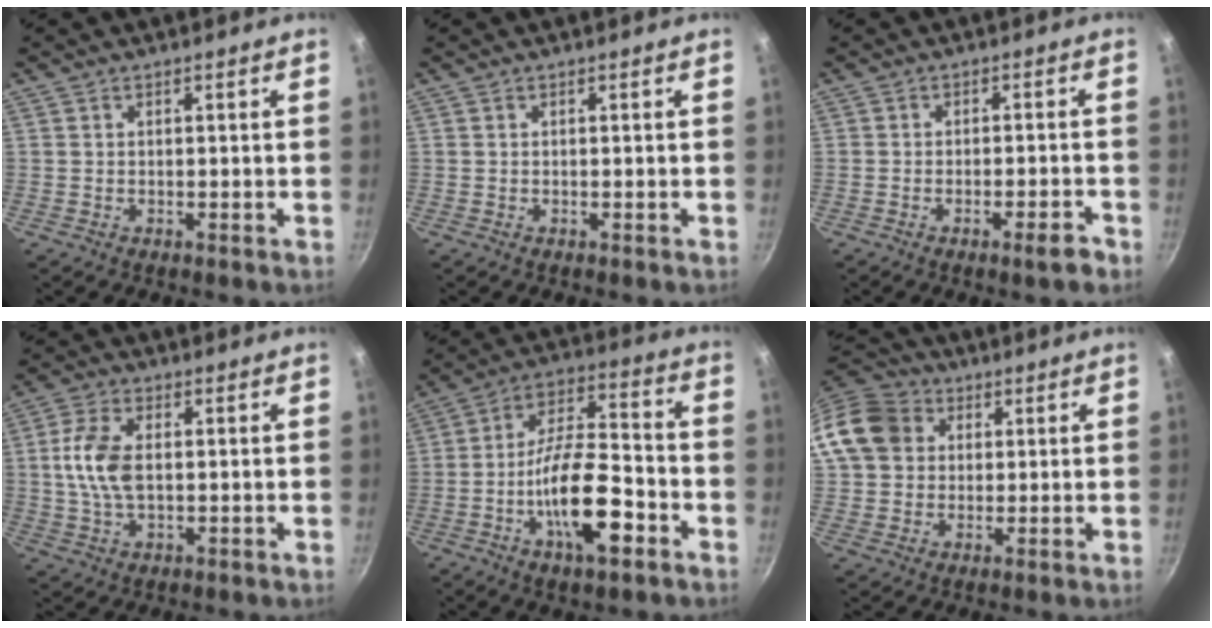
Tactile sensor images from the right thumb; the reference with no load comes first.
{"total": 0.0}
{"total": 4.1, "force": [-2.5, 0.8, 3.2], "torque": [-0.040, 0.020, -0.033]}
{"total": 8.8, "force": [0.7, 5.0, 7.2], "torque": [-0.144, 0.010, 0.009]}
{"total": 16.2, "force": [-6.3, 6.4, 13.5], "torque": [-0.214, 0.044, -0.115]}
{"total": 13.2, "force": [3.1, 11.1, 6.4], "torque": [-0.105, 0.023, 0.043]}